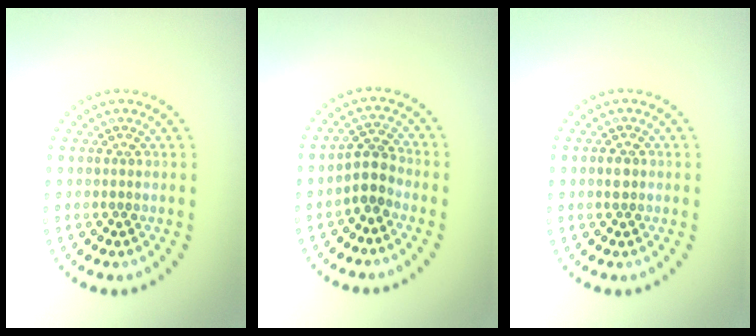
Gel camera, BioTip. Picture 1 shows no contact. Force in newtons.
{"total": 2.2, "press": 1.8, "slide": 1.4}
{"total": 1.0, "press": 0.9, "slide": 0.3}